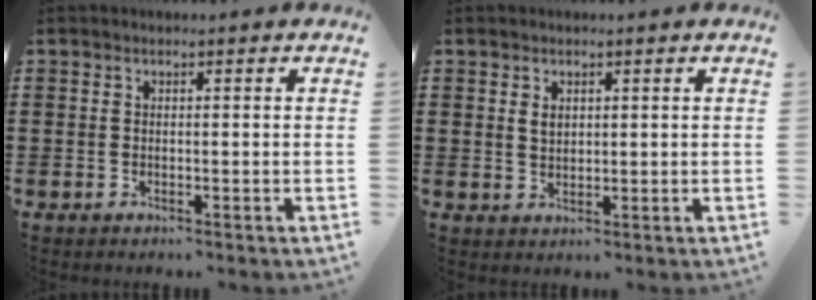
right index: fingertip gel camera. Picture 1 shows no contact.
{"total": 1.7, "force": [0.7, 1.1, 1.1], "torque": [-0.023, 0.004, 0.013]}